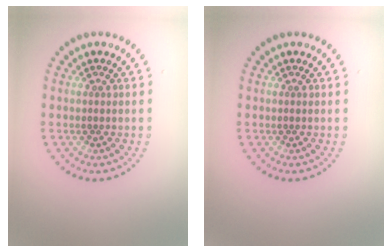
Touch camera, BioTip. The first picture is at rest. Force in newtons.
{"total": 0.0}